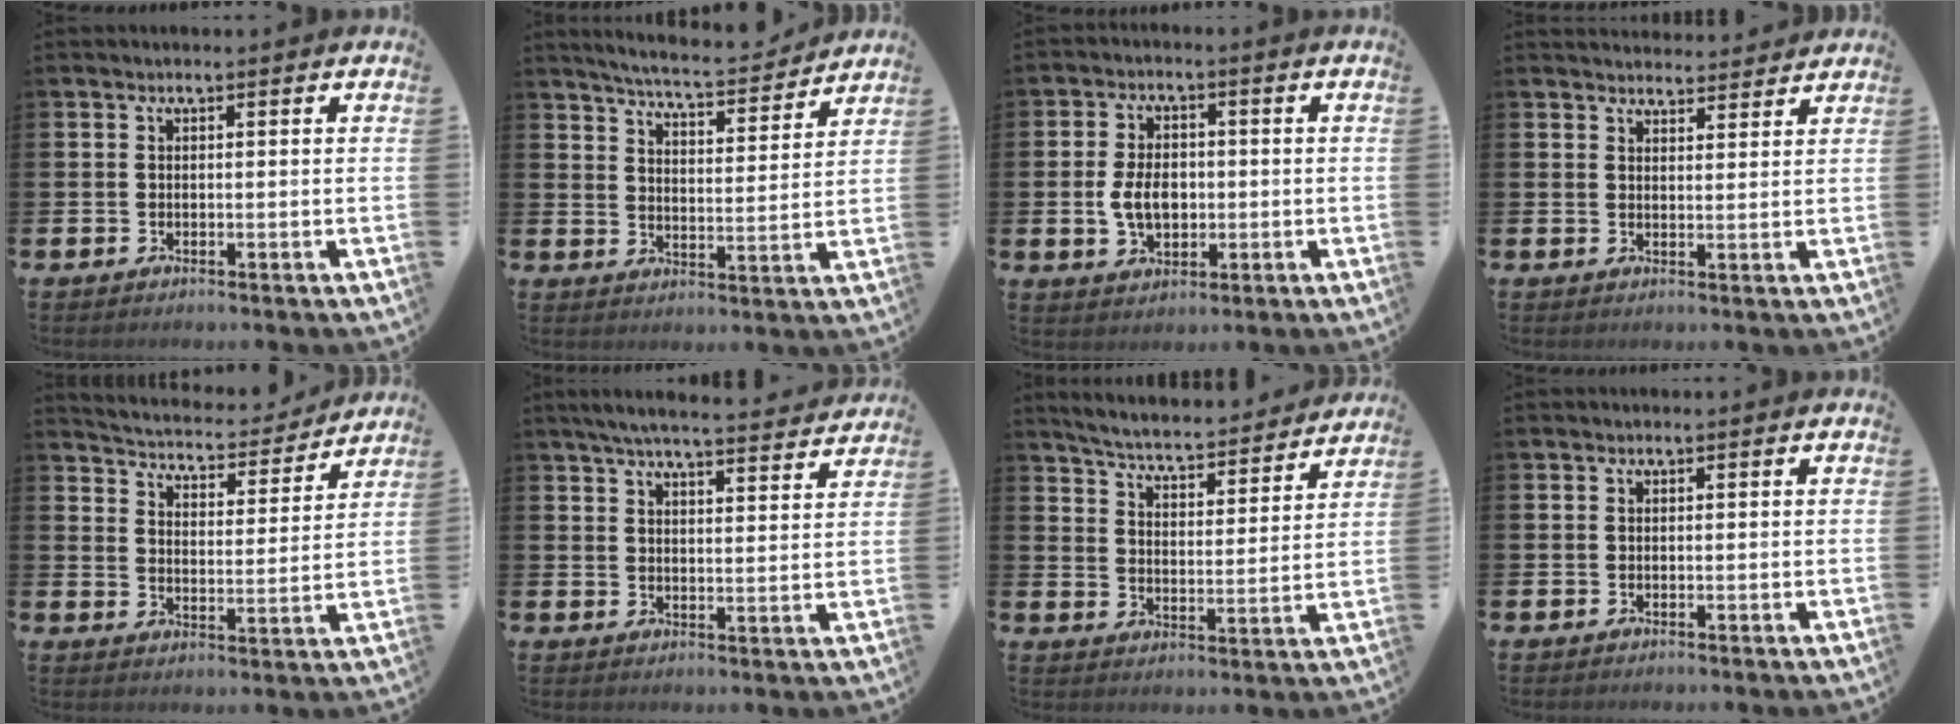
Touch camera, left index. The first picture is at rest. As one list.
[{"total": 5.9, "force": [5.8, 0.2, 1.3], "torque": [-0.043, -0.044, 0.097]}, {"total": 5.6, "force": [-0.4, 3.7, 4.1], "torque": [-0.066, 0.002, -0.014]}, {"total": 3.4, "force": [3.3, 0.7, -0.1], "torque": [0.005, -0.020, 0.058]}, {"total": 4.9, "force": [4.8, 0.8, 0.4], "torque": [-0.030, -0.044, 0.077]}, {"total": 5.8, "force": [5.6, 0.1, 1.6], "torque": [-0.045, -0.031, 0.098]}, {"total": 5.4, "force": [5.3, 0.4, 1.0], "torque": [-0.048, -0.045, 0.088]}, {"total": 0.0}]